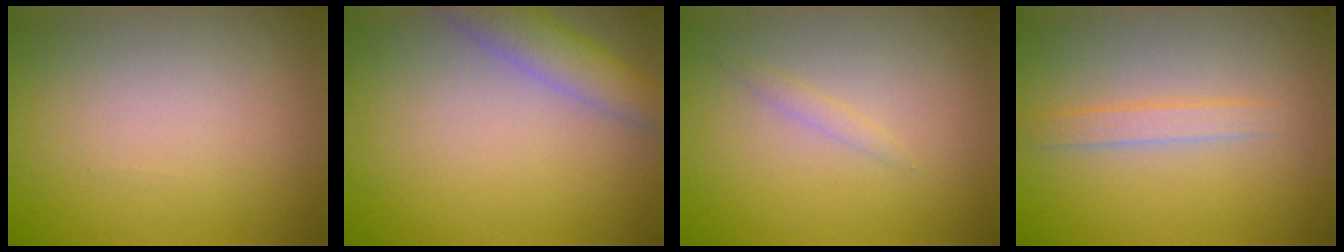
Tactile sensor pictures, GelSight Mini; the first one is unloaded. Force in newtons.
{"total": 3.8, "press": 3.8, "slide": 0.3}
{"total": 0.7, "press": 0.7, "slide": 0.1}
{"total": 1.7, "press": 1.7, "slide": 0.0}